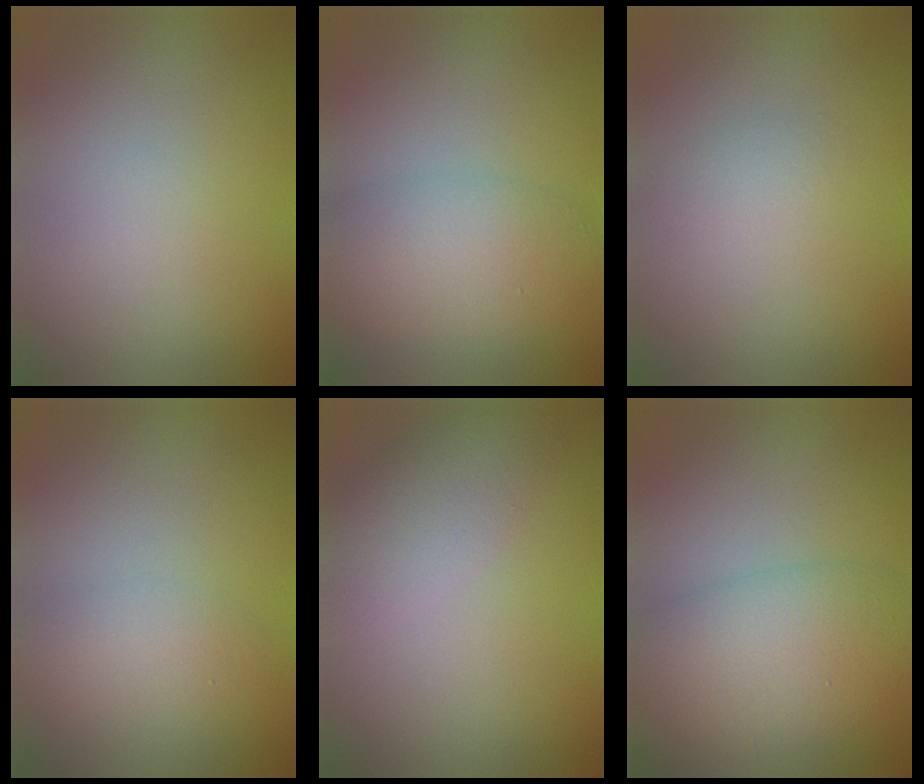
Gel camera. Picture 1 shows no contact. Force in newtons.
{"total": 4.9, "press": 4.9, "slide": 0.1}
{"total": 0.9, "press": 0.9, "slide": 0.1}
{"total": 2.2, "press": 2.2, "slide": 0.1}
{"total": 3.7, "press": 3.7, "slide": 0.3}
{"total": 7.8, "press": 7.8, "slide": 0.2}